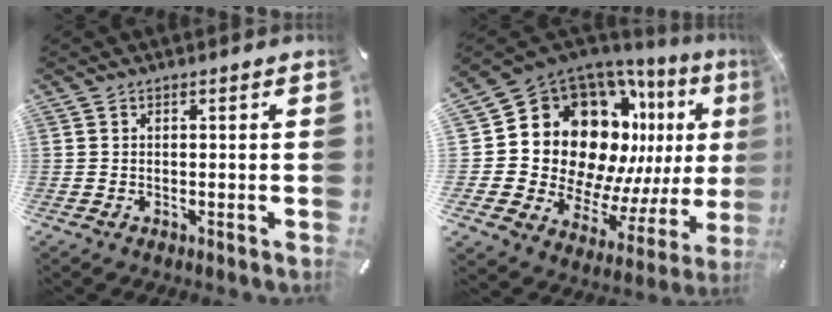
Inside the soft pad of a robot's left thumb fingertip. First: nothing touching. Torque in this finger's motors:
{"motor_torque": [2.17, 2.12, 1.36, 0.66, 0.19]}